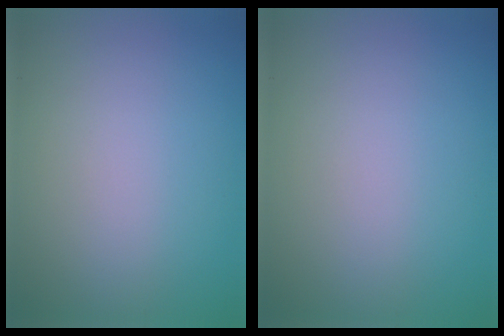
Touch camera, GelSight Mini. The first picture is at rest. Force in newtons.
{"total": 0.0}